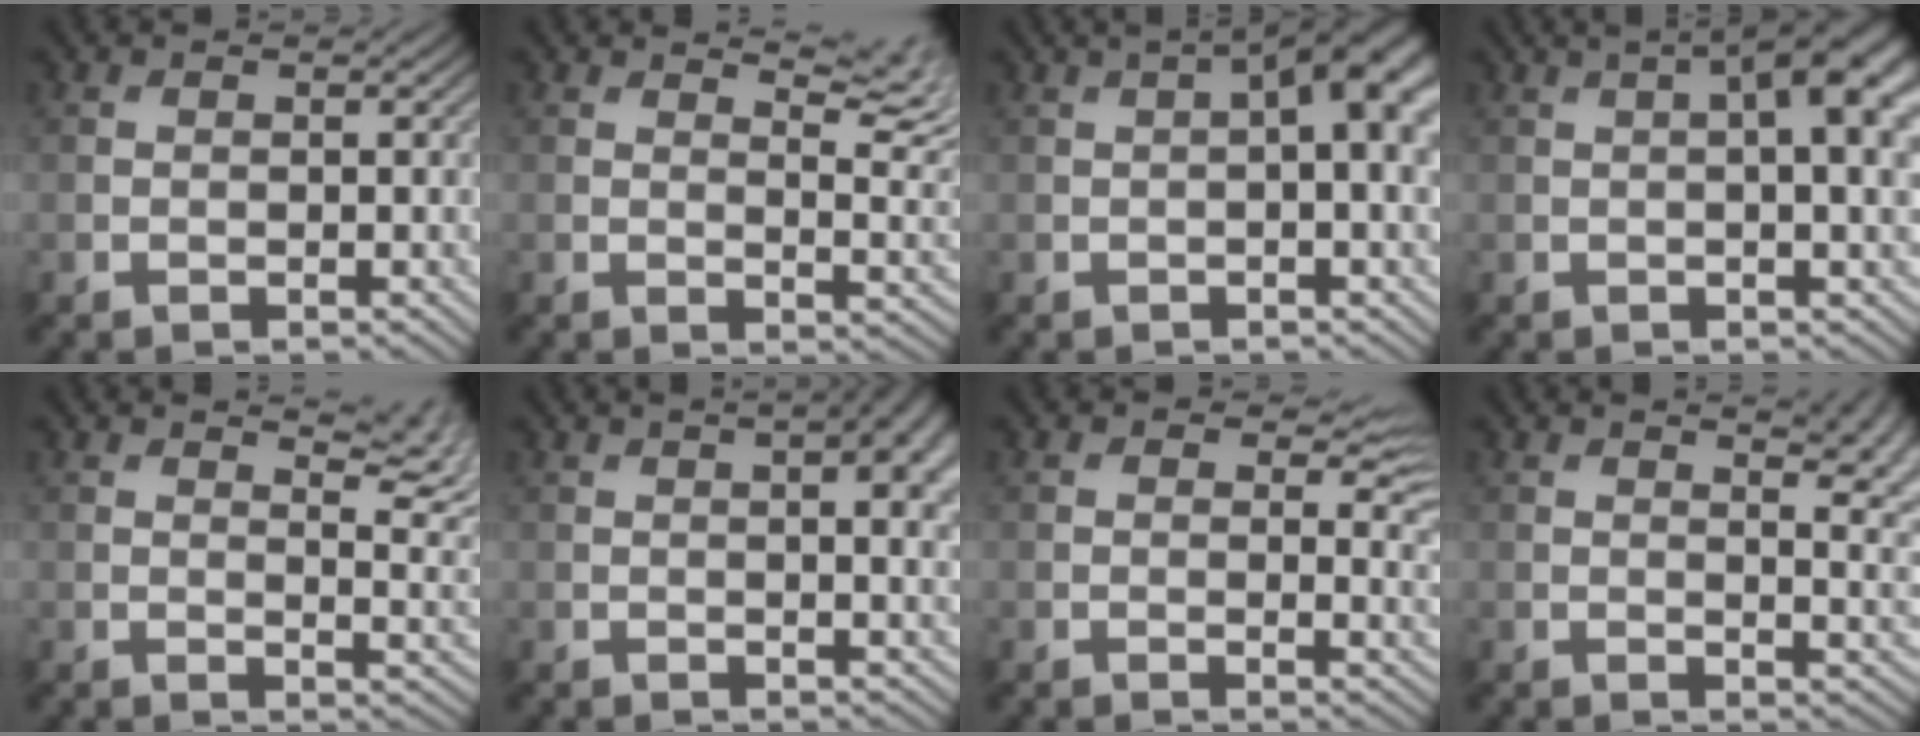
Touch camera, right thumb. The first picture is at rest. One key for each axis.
{"total": 6.9, "fx": 5.2, "fy": 1.5, "fz": 4.4, "tx": -0.074, "ty": 0.005, "tz": 0.078}
{"total": 7.5, "fx": 1.9, "fy": 2.4, "fz": 6.8, "tx": -0.100, "ty": 0.011, "tz": 0.028}
{"total": 8.7, "fx": 2.4, "fy": 2.5, "fz": 7.9, "tx": -0.116, "ty": 0.012, "tz": 0.036}
{"total": 7.7, "fx": 5.2, "fy": 2.0, "fz": 5.3, "tx": -0.077, "ty": 0.012, "tz": 0.073}
{"total": 8.6, "fx": 2.8, "fy": 3.2, "fz": 7.5, "tx": -0.070, "ty": 0.021, "tz": 0.021}
{"total": 4.3, "fx": 1.8, "fy": 2.1, "fz": 3.3, "tx": -0.042, "ty": -0.009, "tz": 0.023}
{"total": 8.9, "fx": 4.6, "fy": 3.6, "fz": 6.7, "tx": -0.071, "ty": 0.026, "tz": 0.050}